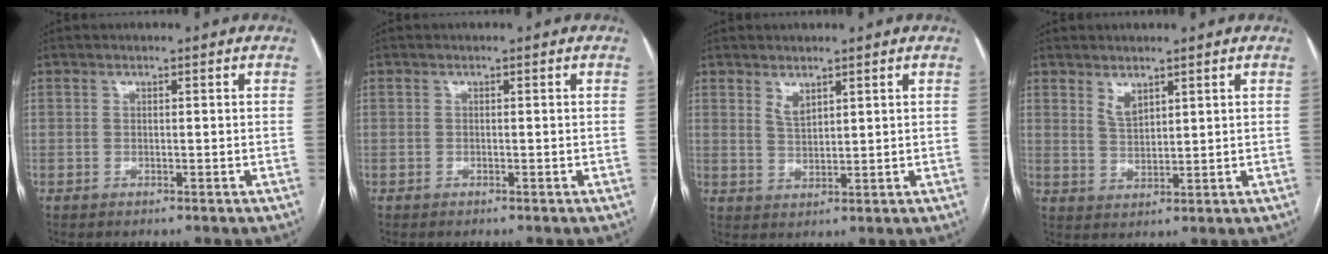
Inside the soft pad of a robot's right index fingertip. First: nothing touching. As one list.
[{"total": 0.0}, {"total": 2.5, "force": [1.8, 0.9, 1.4], "torque": [-0.030, -0.006, 0.044]}, {"total": 3.0, "force": [2.2, 1.1, 1.6], "torque": [-0.034, -0.007, 0.050]}]